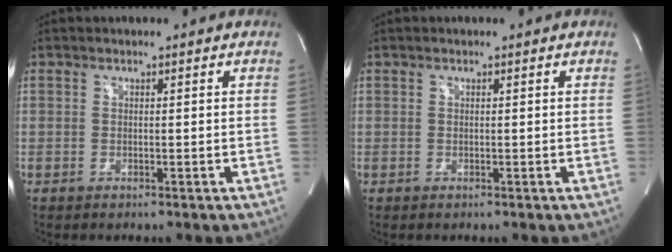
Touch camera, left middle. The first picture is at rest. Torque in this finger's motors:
{"motor_torque": [0.00, 0.00, 0.00, 0.01]}